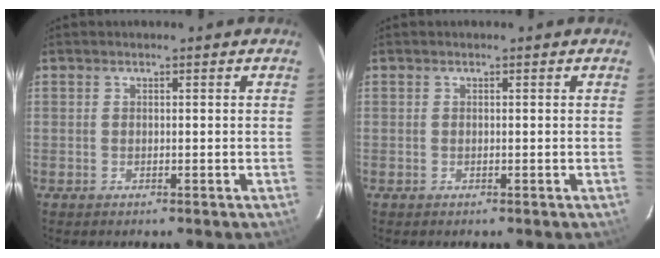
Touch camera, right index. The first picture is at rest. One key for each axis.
{"total": 0.0}